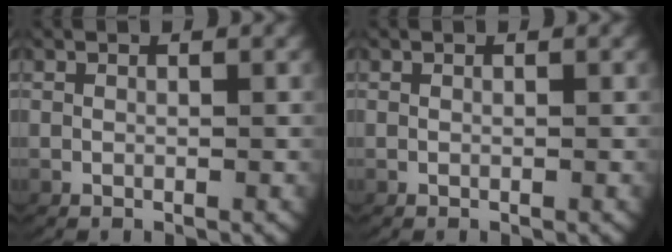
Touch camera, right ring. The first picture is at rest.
{"total": 0.0}